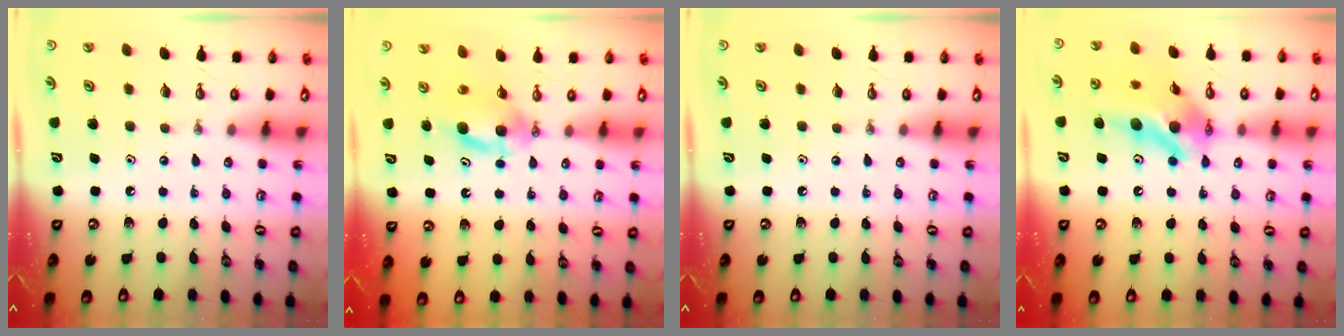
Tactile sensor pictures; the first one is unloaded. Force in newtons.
{"total": 6.0, "press": 6.0, "slide": 0.2}
{"total": 0.0}
{"total": 12.8, "press": 12.4, "slide": 3.0}